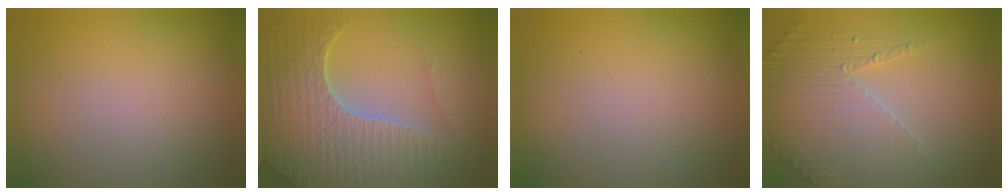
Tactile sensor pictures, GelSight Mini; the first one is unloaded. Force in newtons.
{"total": 7.0, "press": 6.8, "slide": 1.7}
{"total": 0.0}
{"total": 3.6, "press": 3.6, "slide": 0.7}